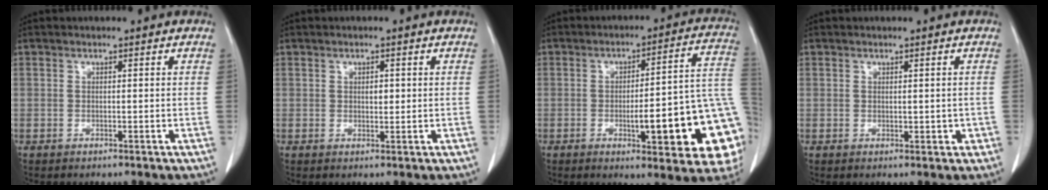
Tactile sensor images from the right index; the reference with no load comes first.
{"total": 1.5, "force": [0.2, 0.8, 1.3], "torque": [-0.020, 0.001, 0.004]}
{"total": 19.6, "force": [-4.3, 3.3, 18.8], "torque": [-0.154, 0.025, -0.043]}
{"total": 1.5, "force": [-0.1, 1.0, 1.1], "torque": [-0.012, 0.001, 0.003]}